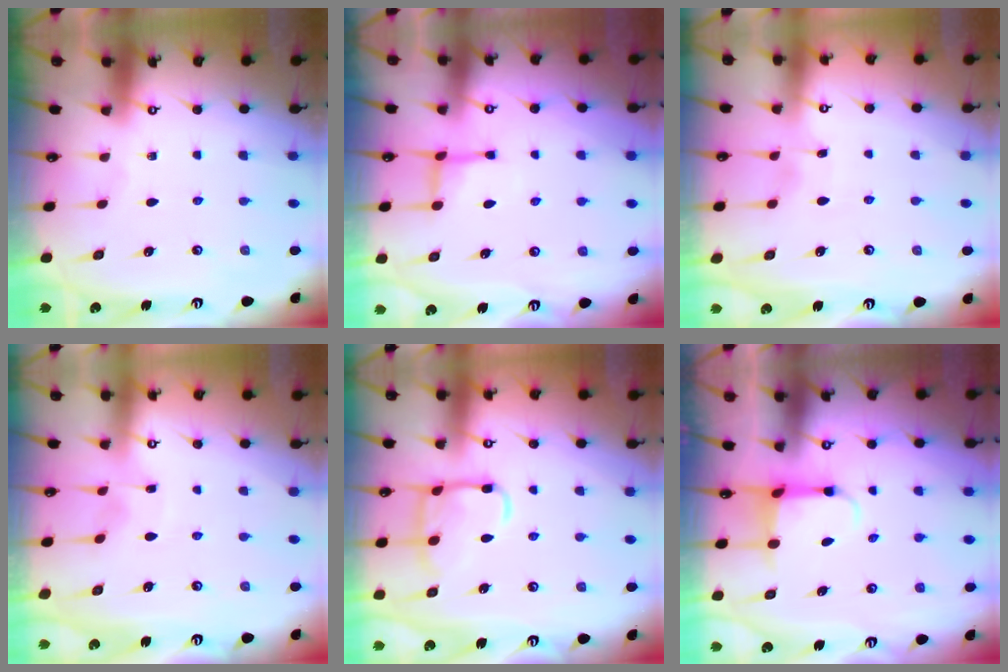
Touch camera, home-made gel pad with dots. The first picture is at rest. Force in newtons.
{"total": 4.4, "press": 4.3, "slide": 0.9}
{"total": 3.6, "press": 3.6, "slide": 0.4}
{"total": 2.6, "press": 2.6, "slide": 0.2}
{"total": 12.9, "press": 12.9, "slide": 1.0}
{"total": 3.9, "press": 3.7, "slide": 1.3}